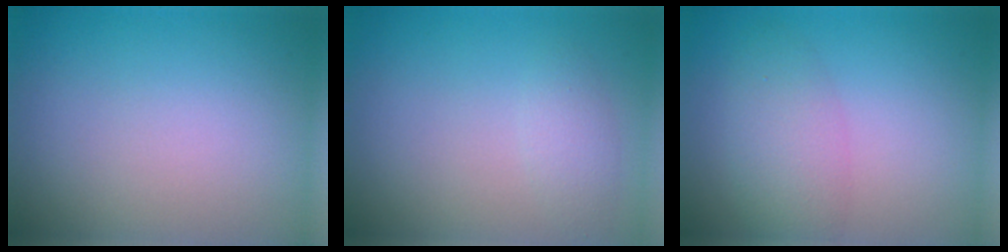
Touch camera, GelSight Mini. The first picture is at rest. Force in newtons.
{"total": 1.4, "press": 1.4, "slide": 0.1}
{"total": 3.6, "press": 3.6, "slide": 0.2}